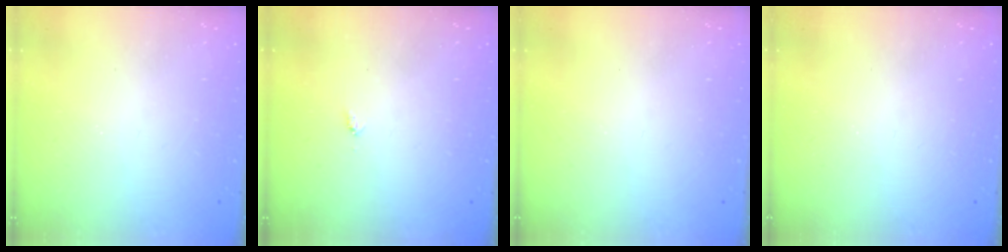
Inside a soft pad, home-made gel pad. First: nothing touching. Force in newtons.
{"total": 3.4, "press": 3.3, "slide": 0.5}
{"total": 0.0}
{"total": 0.0}